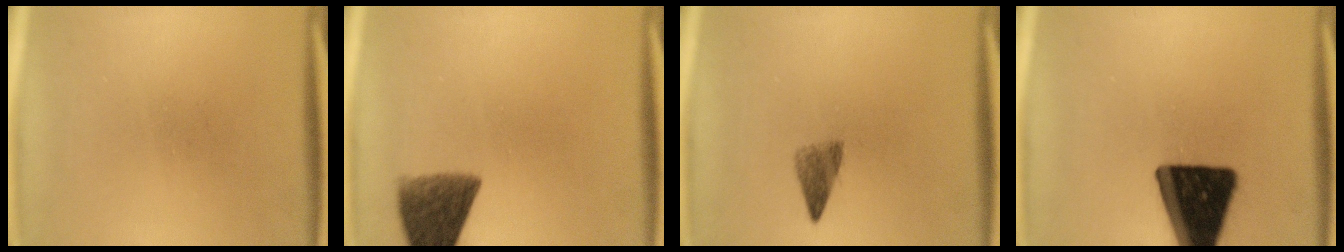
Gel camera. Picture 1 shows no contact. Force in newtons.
{"total": 8.9}
{"total": 2.8}
{"total": 19.3}